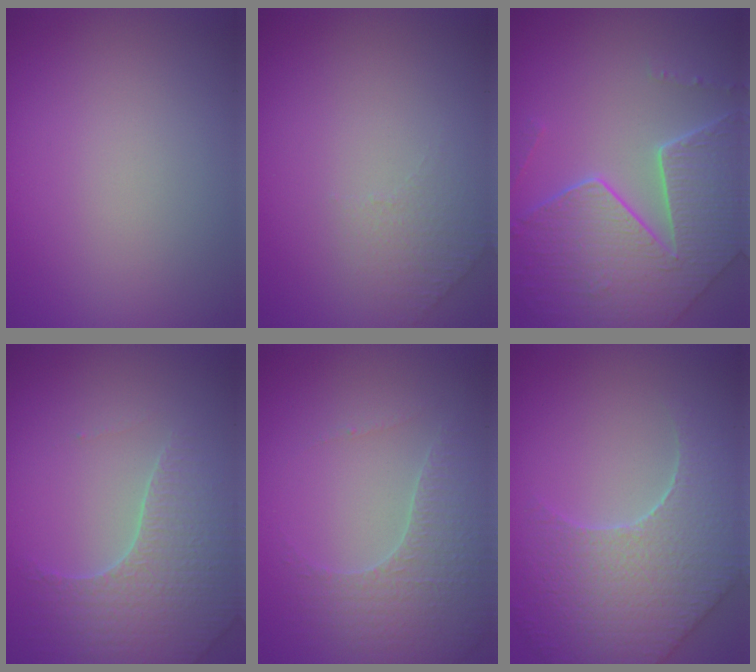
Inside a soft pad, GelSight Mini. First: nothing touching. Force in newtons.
{"total": 1.2, "press": 0.7, "slide": 0.9}
{"total": 8.4, "press": 6.0, "slide": 5.9}
{"total": 3.9, "press": 3.9, "slide": 0.6}
{"total": 3.3, "press": 3.3, "slide": 0.6}
{"total": 7.8, "press": 5.8, "slide": 5.2}